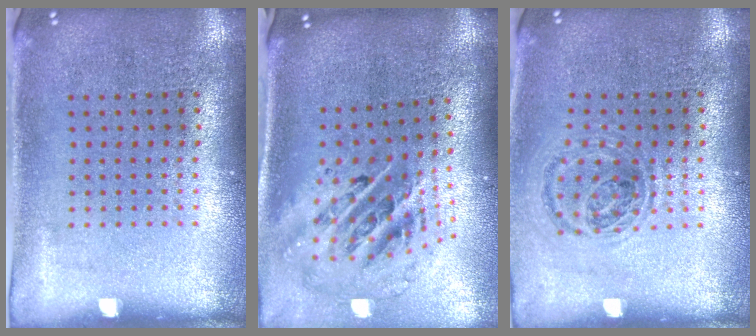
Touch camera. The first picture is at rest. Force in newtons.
{"total": 2.8, "press": 1.9, "slide": 2.0}
{"total": 0.9, "press": 0.9, "slide": 0.3}